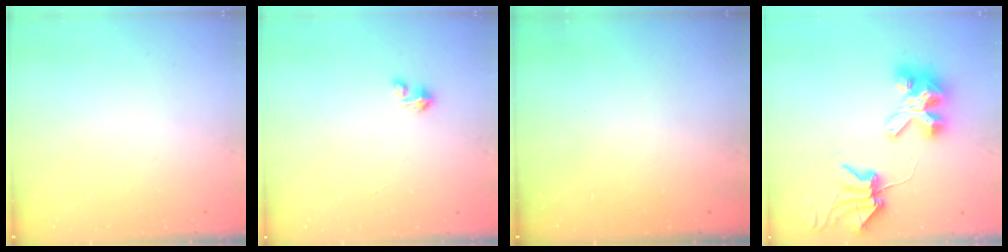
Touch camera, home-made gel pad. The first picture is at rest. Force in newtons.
{"total": 2.1, "press": 2.1, "slide": 0.2}
{"total": 0.0}
{"total": 8.5, "press": 8.5, "slide": 0.9}